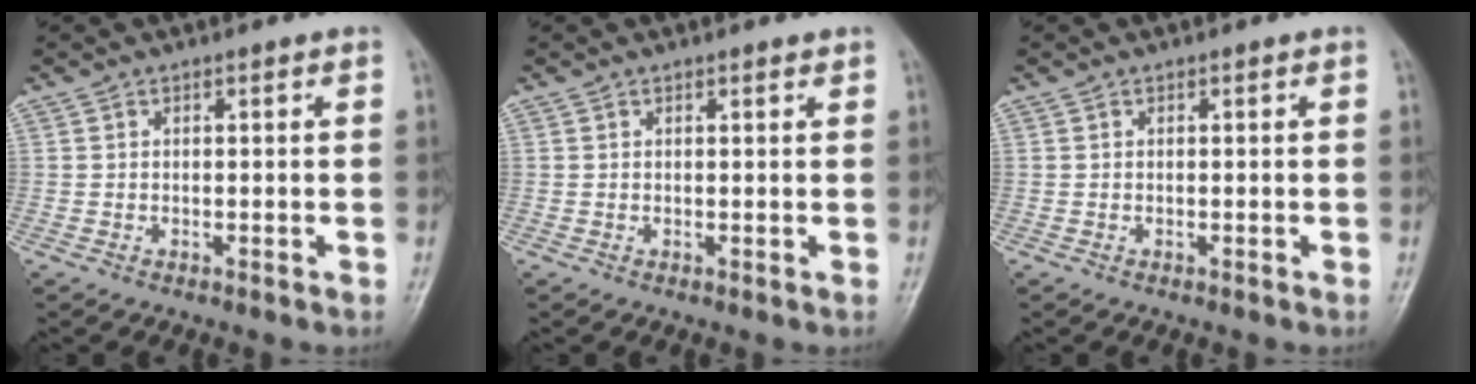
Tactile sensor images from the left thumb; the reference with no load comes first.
{"total": 0.7, "force": [0.5, 0.2, 0.4], "torque": [-0.007, -0.003, 0.007]}
{"total": 0.0}